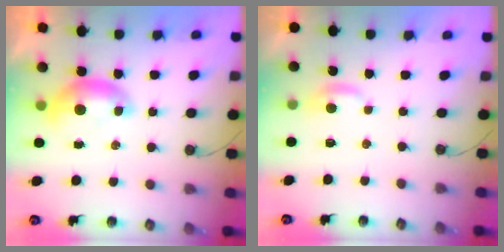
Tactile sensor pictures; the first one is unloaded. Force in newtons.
{"total": 2.3, "press": 2.3, "slide": 0.4}